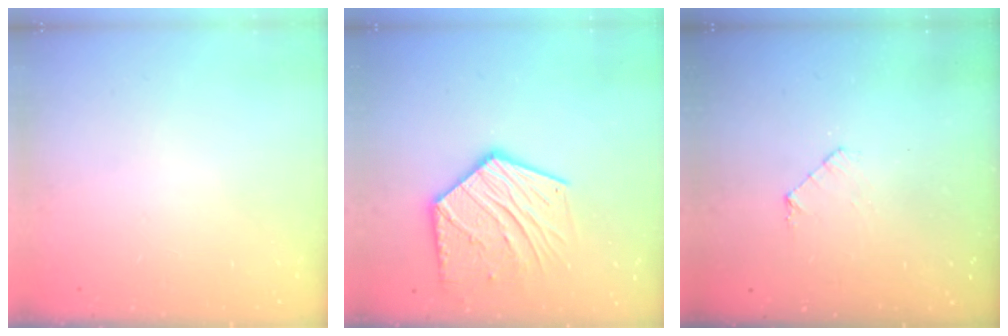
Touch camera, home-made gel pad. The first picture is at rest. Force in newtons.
{"total": 17.9, "press": 17.8, "slide": 1.3}
{"total": 6.2, "press": 6.1, "slide": 0.6}